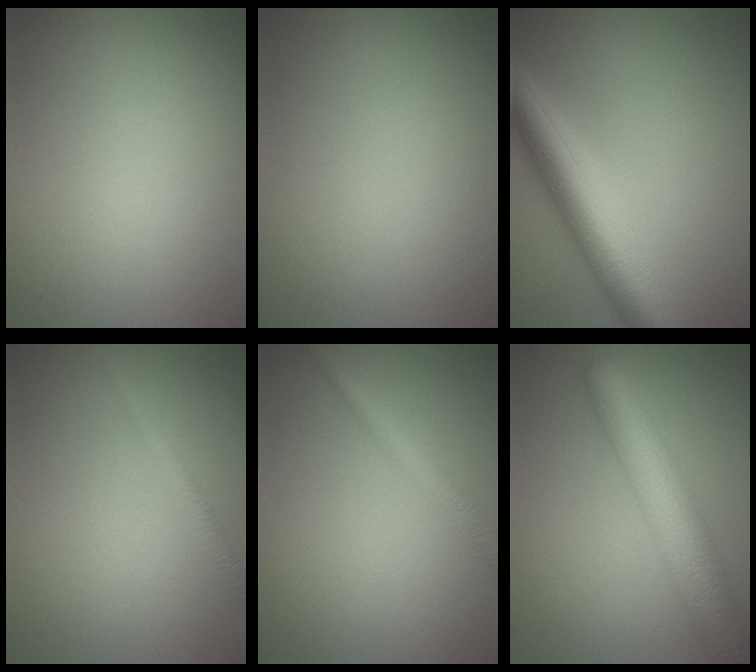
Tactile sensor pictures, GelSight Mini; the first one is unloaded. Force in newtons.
{"total": 0.0}
{"total": 6.9, "press": 6.8, "slide": 0.5}
{"total": 1.3, "press": 1.3, "slide": 0.1}
{"total": 2.2, "press": 2.2, "slide": 0.1}
{"total": 8.2, "press": 8.2, "slide": 0.3}